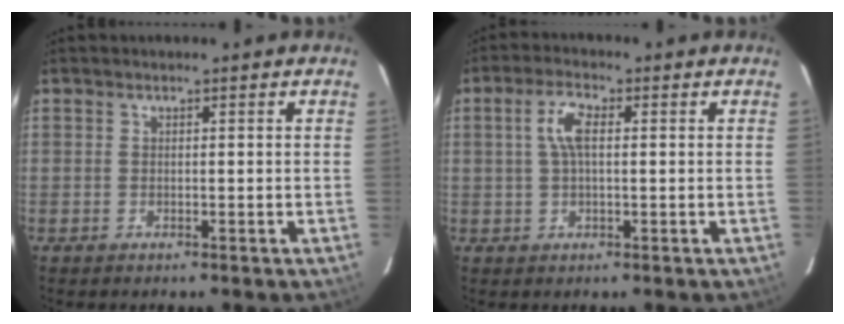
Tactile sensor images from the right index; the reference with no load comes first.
{"total": 4.7, "force": [0.8, 1.8, 4.2], "torque": [-0.085, 0.011, 0.015]}